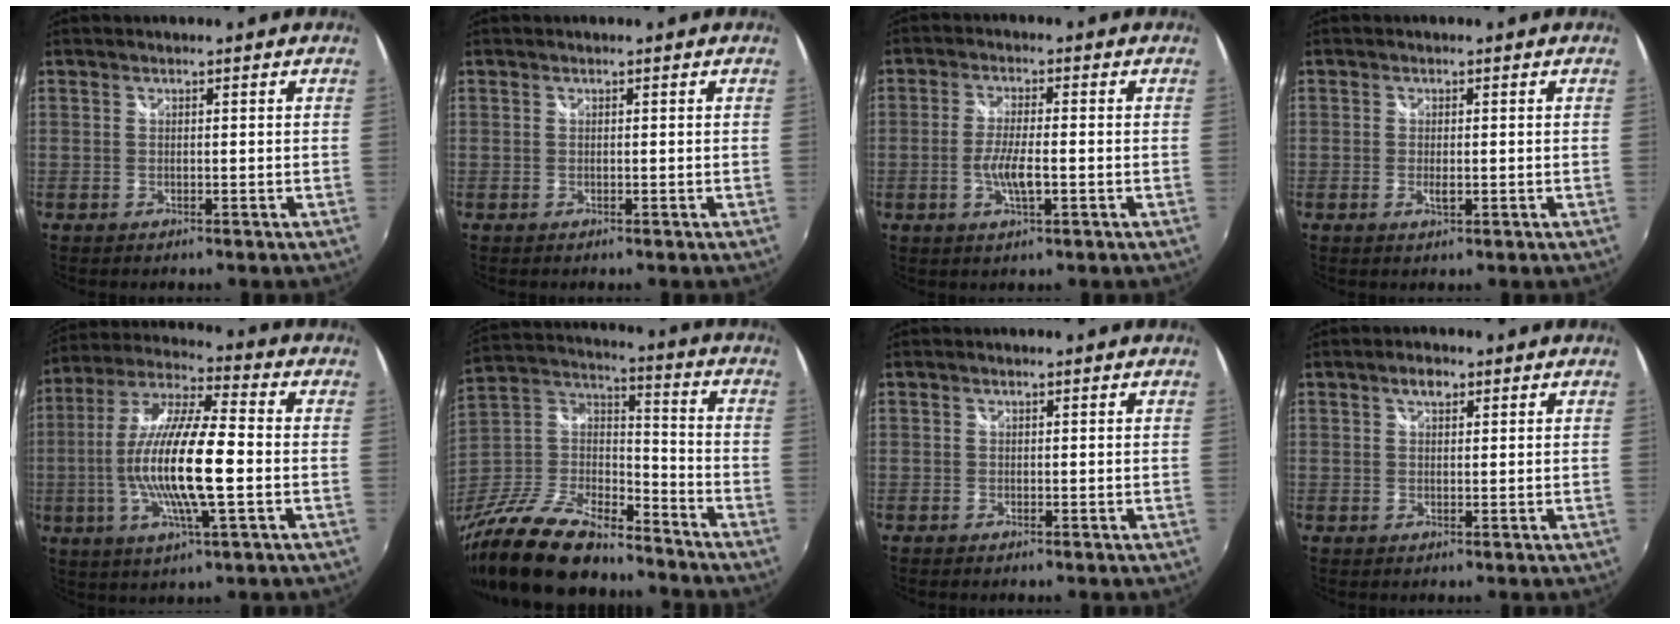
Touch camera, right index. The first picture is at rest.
{"total": 0.0}
{"total": 5.7, "force": [-1.5, 1.2, 5.3], "torque": [-0.107, -0.006, -0.028]}
{"total": 1.7, "force": [-0.4, 0.8, 1.5], "torque": [-0.028, -0.005, -0.006]}
{"total": 17.2, "force": [-2.7, 2.9, 16.8], "torque": [-0.322, -0.007, -0.052]}
{"total": 22.5, "force": [-16.8, 8.8, 12.1], "torque": [-0.261, -0.010, -0.291]}
{"total": 0.5, "force": [-0.3, 0.4, -0.1], "torque": [-0.001, -0.001, -0.006]}
{"total": 2.2, "force": [1.1, 1.2, 1.4], "torque": [-0.021, 0.007, 0.018]}